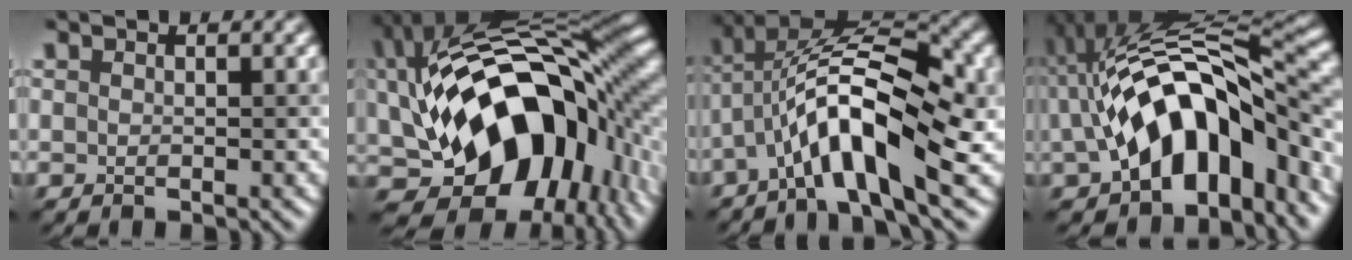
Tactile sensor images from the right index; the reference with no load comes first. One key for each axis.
{"total": 17.2, "fx": -0.4, "fy": 10.8, "fz": 13.3, "tx": -0.191, "ty": -0.004, "tz": -0.009}
{"total": 10.5, "fx": -2.6, "fy": 3.3, "fz": 9.6, "tx": -0.165, "ty": 0.018, "tz": -0.055}
{"total": 12.1, "fx": -2.3, "fy": 6.5, "fz": 9.9, "tx": -0.134, "ty": 0.019, "tz": -0.043}